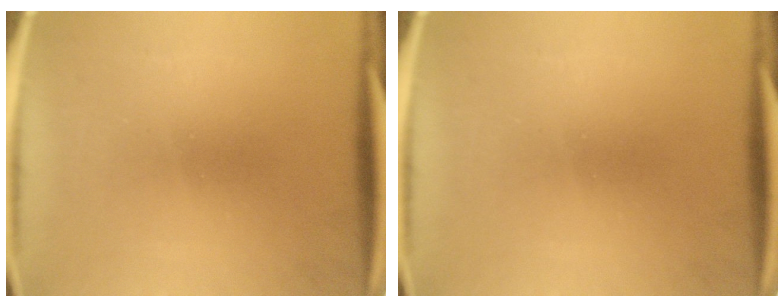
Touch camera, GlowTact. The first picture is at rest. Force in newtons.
{"total": 0.0}